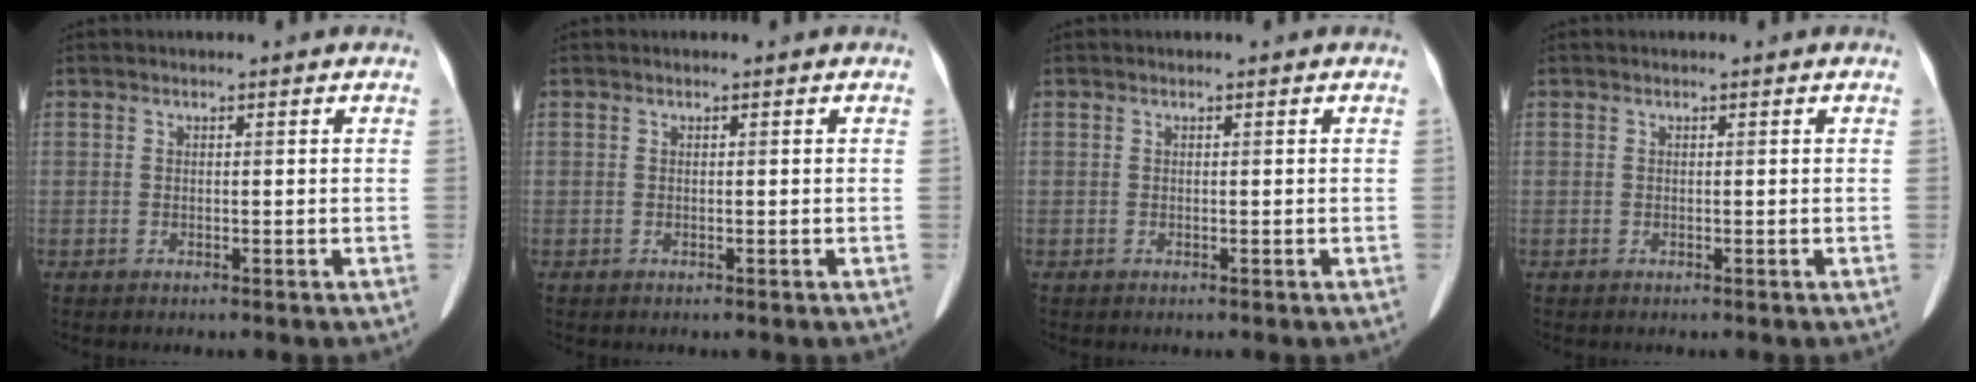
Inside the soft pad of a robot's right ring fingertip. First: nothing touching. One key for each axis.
{"total": 0.0}
{"total": 0.0}
{"total": 0.0}